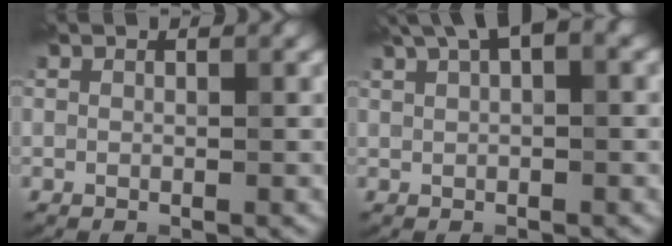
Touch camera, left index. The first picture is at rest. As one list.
[{"total": 4.3, "force": [2.4, 1.4, 3.3], "torque": [-0.059, 0.018, 0.043]}]